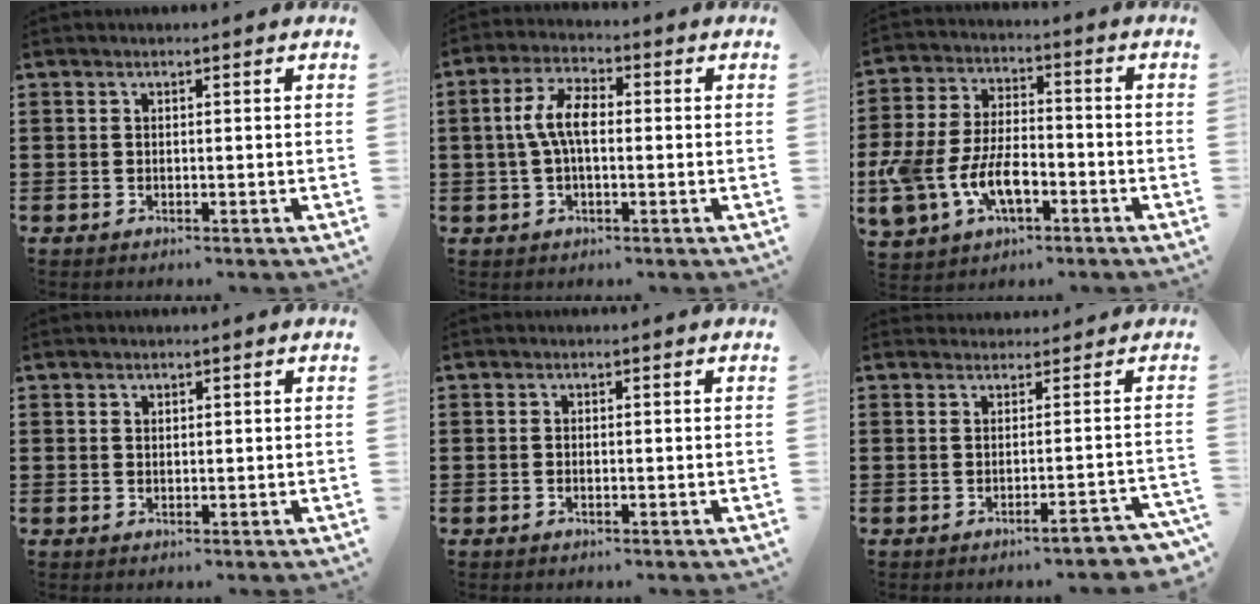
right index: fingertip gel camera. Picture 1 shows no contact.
{"total": 6.2, "force": [0.0, 2.6, 5.6], "torque": [-0.123, 0.003, -0.007]}
{"total": 10.0, "force": [-3.9, 5.5, 7.3], "torque": [-0.176, -0.001, -0.074]}
{"total": 0.9, "force": [0.8, 0.4, 0.0], "torque": [0.000, 0.002, 0.017]}
{"total": 0.0}
{"total": 1.1, "force": [-0.2, 0.4, 1.0], "torque": [-0.013, -0.001, -0.002]}